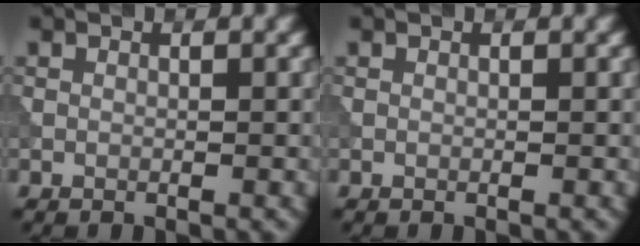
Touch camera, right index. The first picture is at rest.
{"total": 0.0}